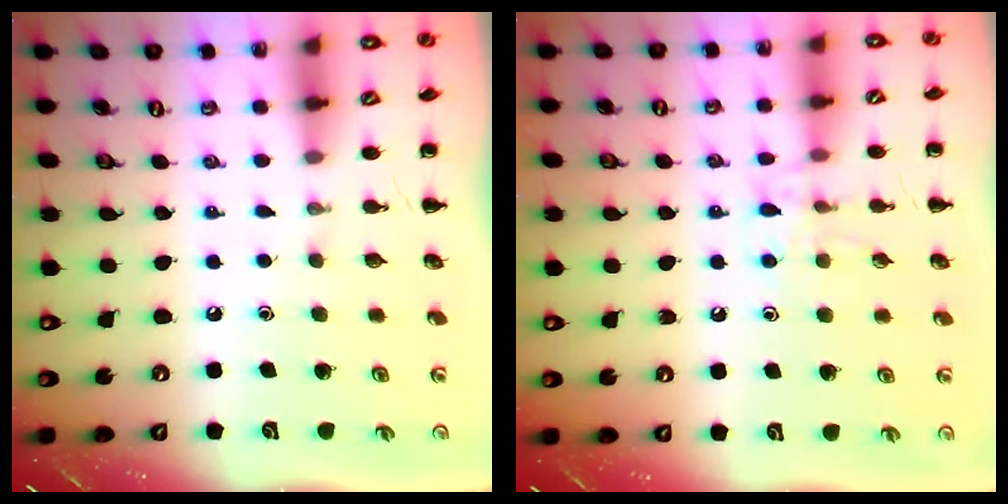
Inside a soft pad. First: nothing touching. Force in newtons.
{"total": 7.9, "press": 7.8, "slide": 1.2}